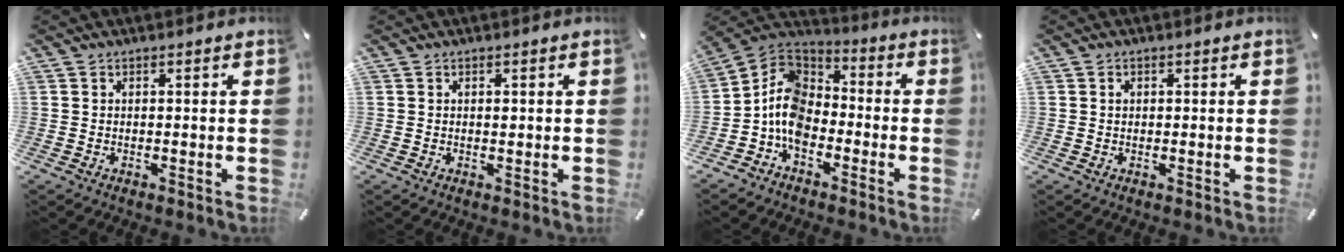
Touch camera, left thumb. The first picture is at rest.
{"total": 0.8, "force": [0.1, 0.4, 0.6], "torque": [-0.012, -0.001, 0.002]}
{"total": 10.1, "force": [-5.0, 7.2, 5.1], "torque": [-0.132, 0.018, -0.105]}
{"total": 0.6, "force": [0.1, 0.5, 0.3], "torque": [0.001, -0.002, -0.001]}